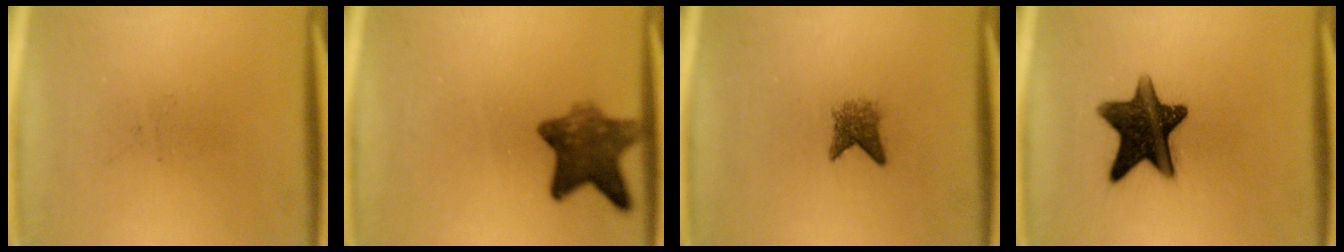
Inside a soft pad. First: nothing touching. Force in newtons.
{"total": 8.2}
{"total": 2.6}
{"total": 13.5}